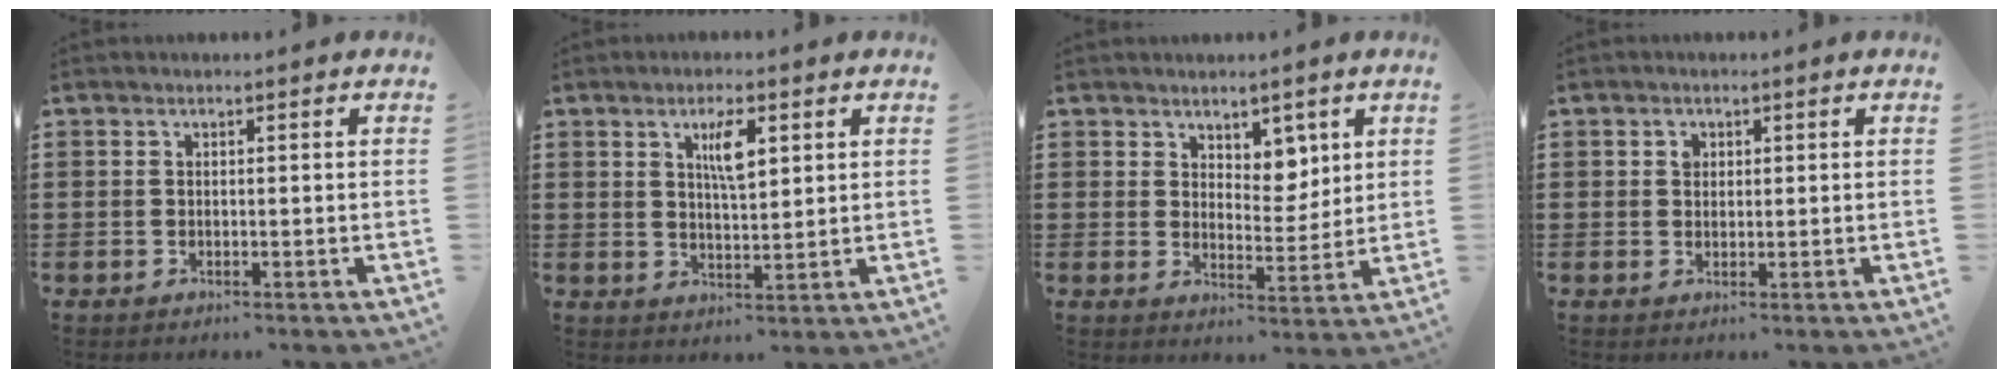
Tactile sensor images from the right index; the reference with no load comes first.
{"total": 4.9, "force": [2.1, 1.5, 4.2], "torque": [-0.073, 0.002, 0.029]}
{"total": 4.9, "force": [3.6, 3.1, 1.4], "torque": [-0.027, -0.005, 0.062]}
{"total": 1.3, "force": [0.5, 1.0, 0.6], "torque": [-0.014, 0.005, 0.009]}